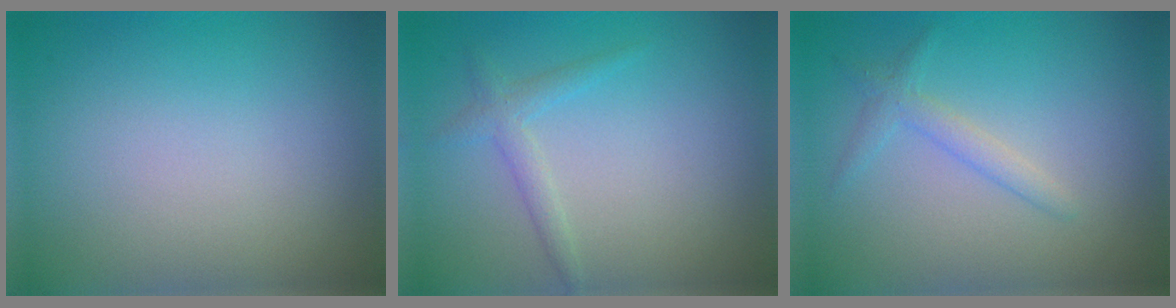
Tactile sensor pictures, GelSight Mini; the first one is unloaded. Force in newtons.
{"total": 1.6, "press": 1.6, "slide": 0.1}
{"total": 1.7, "press": 1.6, "slide": 0.2}